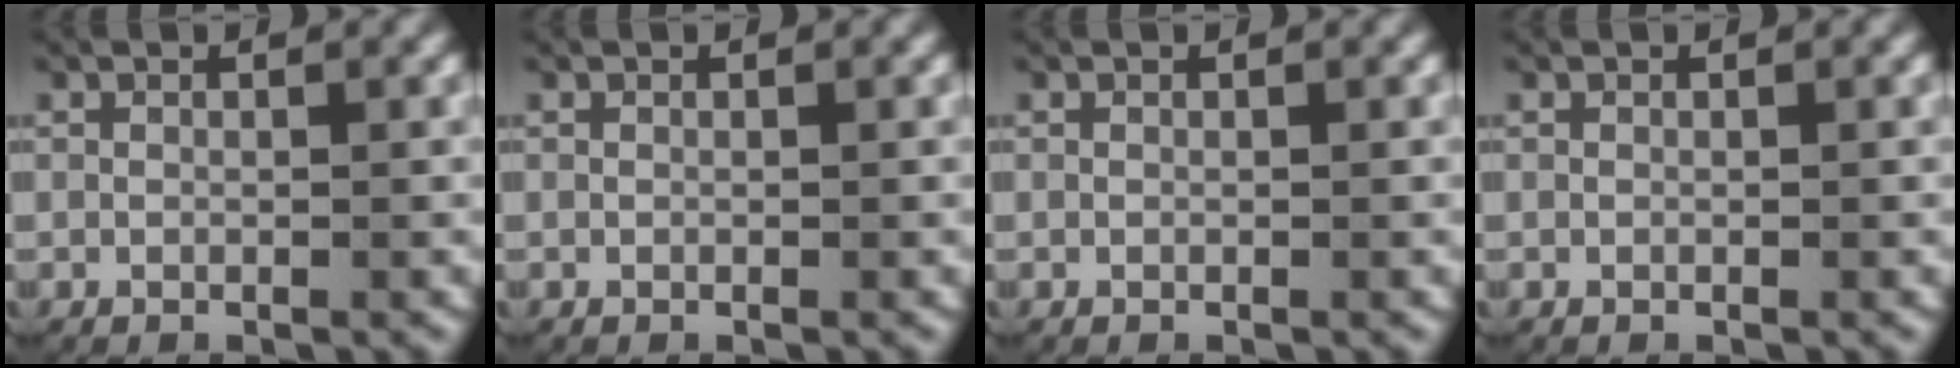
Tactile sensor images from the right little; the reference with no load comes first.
{"total": 0.0}
{"total": 0.0}
{"total": 0.0}